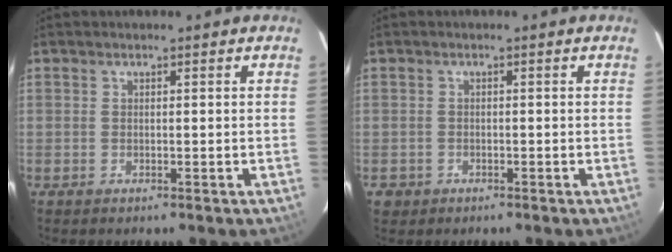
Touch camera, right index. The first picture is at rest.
{"total": 2.3, "force": [-0.8, 2.1, 0.4], "torque": [-0.014, 0.003, -0.008]}